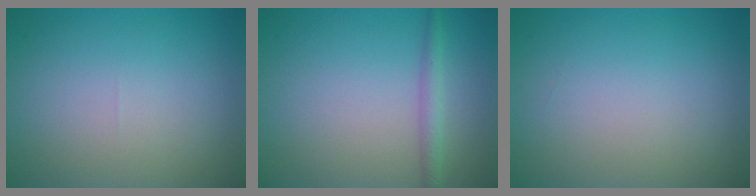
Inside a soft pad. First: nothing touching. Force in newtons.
{"total": 1.8, "press": 1.8, "slide": 0.1}
{"total": 0.0}